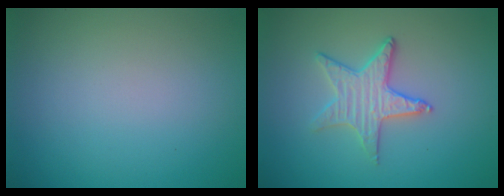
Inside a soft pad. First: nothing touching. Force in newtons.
{"total": 3.0, "press": 2.9, "slide": 0.7}